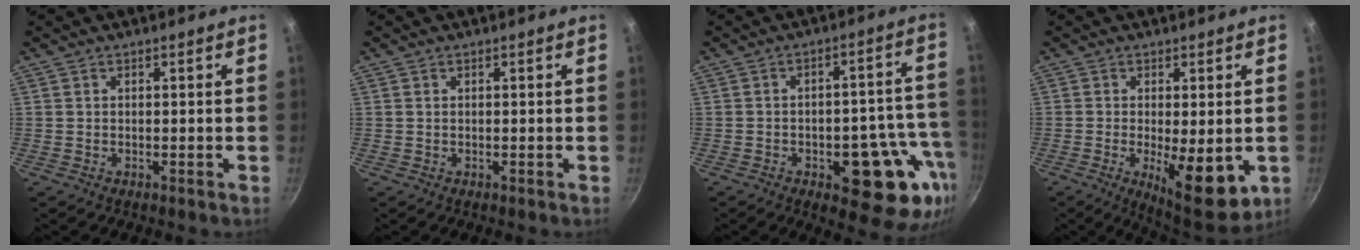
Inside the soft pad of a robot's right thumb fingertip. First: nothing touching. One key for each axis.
{"total": 0.0}
{"total": 16.7, "fx": -6.5, "fy": 7.6, "fz": 13.4, "tx": -0.111, "ty": 0.030, "tz": -0.082}
{"total": 11.7, "fx": -2.3, "fy": 4.1, "fz": 10.7, "tx": -0.140, "ty": -0.011, "tz": -0.019}